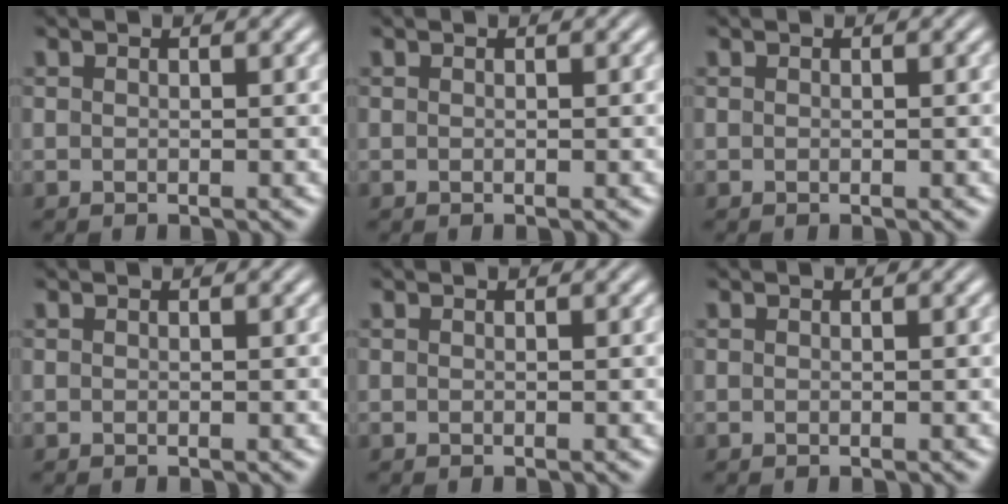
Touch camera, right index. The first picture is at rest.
{"total": 0.0}
{"total": 0.0}
{"total": 0.0}
{"total": 0.0}
{"total": 0.0}